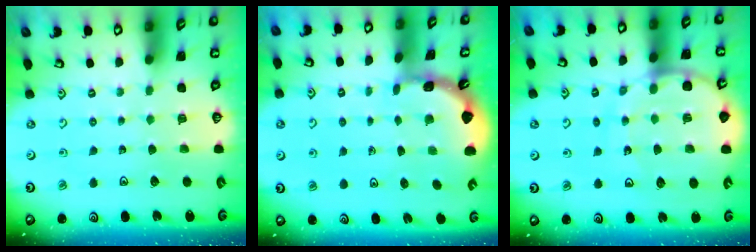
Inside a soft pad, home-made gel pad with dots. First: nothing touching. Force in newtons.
{"total": 1.7, "press": 1.7, "slide": 0.1}
{"total": 12.1, "press": 12.0, "slide": 1.6}